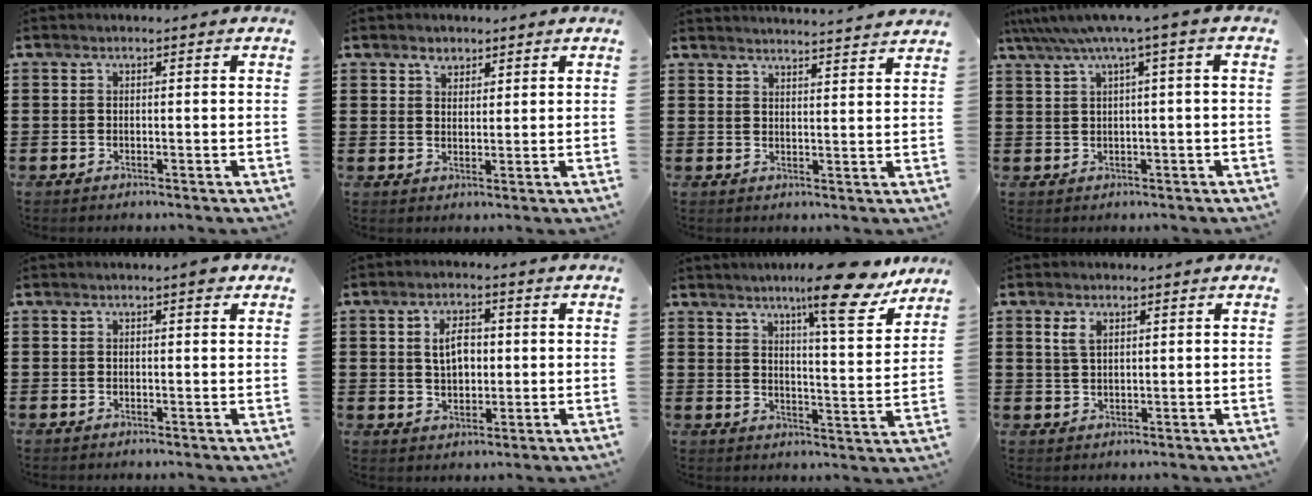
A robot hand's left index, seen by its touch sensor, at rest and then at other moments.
{"total": 2.3, "force": [1.8, 1.4, 0.5], "torque": [-0.007, 0.000, 0.032]}
{"total": 3.2, "force": [3.1, -0.9, 0.0], "torque": [-0.011, -0.021, 0.055]}
{"total": 4.0, "force": [1.0, -0.6, 3.9], "torque": [-0.076, -0.012, 0.013]}
{"total": 1.6, "force": [1.0, 0.3, 1.3], "torque": [-0.019, 0.000, 0.015]}
{"total": 4.5, "force": [0.7, 2.8, 3.5], "torque": [-0.061, 0.005, 0.004]}
{"total": 12.5, "force": [9.5, 0.9, 8.0], "torque": [-0.125, -0.048, 0.150]}
{"total": 2.6, "force": [1.5, 1.6, 1.4], "torque": [-0.034, 0.005, 0.028]}